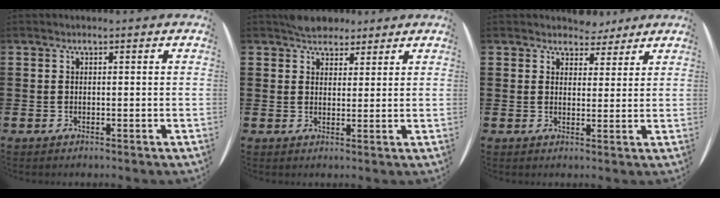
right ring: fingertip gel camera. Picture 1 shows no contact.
{"total": 3.2, "force": [2.9, 1.5, 0.0], "torque": [-0.012, 0.004, 0.058]}
{"total": 3.5, "force": [3.0, 1.7, 0.1], "torque": [-0.008, -0.004, 0.054]}